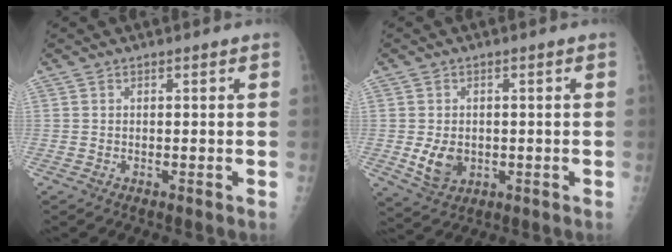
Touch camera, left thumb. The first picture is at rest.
{"total": 5.8, "force": [-0.7, 4.5, 3.6], "torque": [-0.048, -0.005, 0.000]}